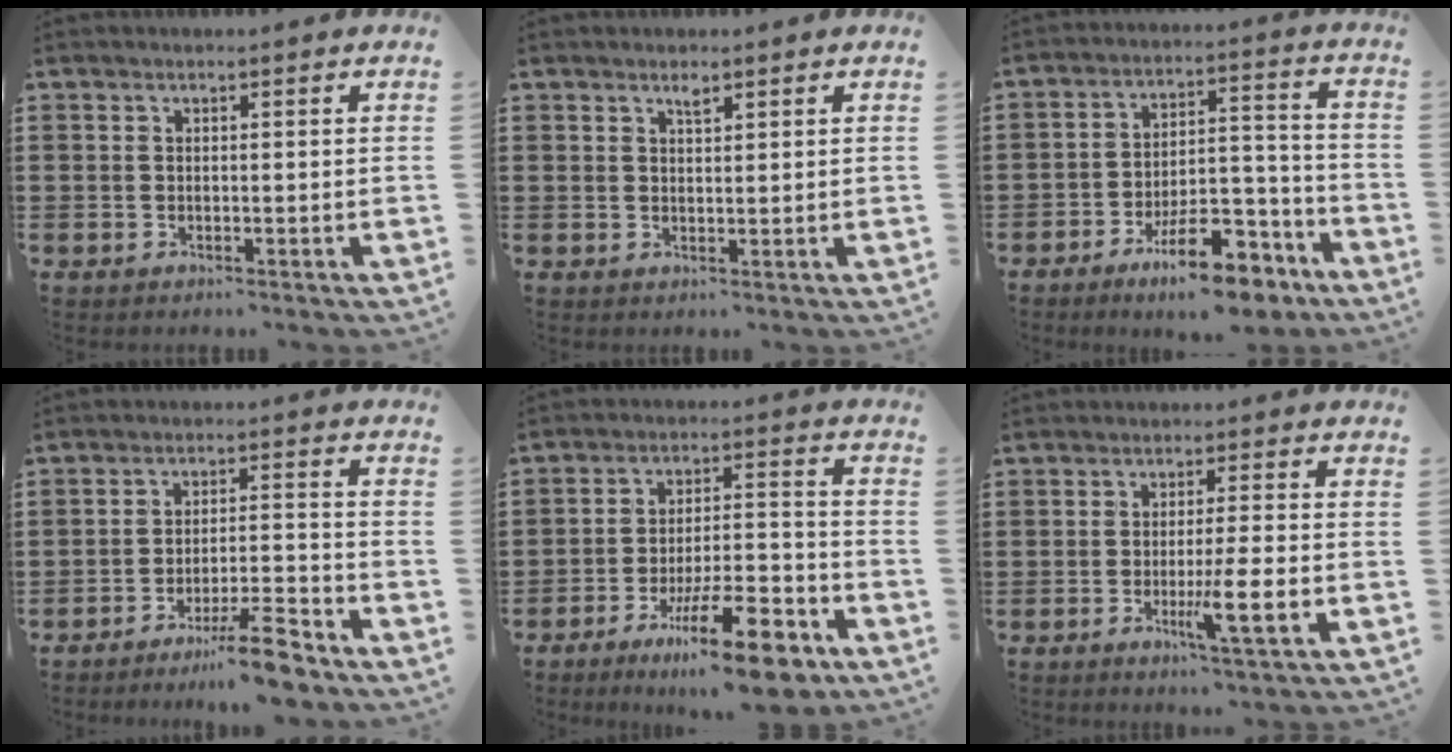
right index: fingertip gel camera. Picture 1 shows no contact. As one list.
[{"total": 1.3, "force": [1.0, 0.3, 0.8], "torque": [-0.018, 0.002, 0.017]}, {"total": 12.5, "force": [-8.9, 4.3, 7.7], "torque": [-0.109, 0.049, -0.156]}, {"total": 7.6, "force": [-6.2, 0.5, 4.3], "torque": [-0.064, 0.006, -0.112]}, {"total": 13.9, "force": [-8.9, 3.1, 10.2], "torque": [-0.166, 0.032, -0.153]}, {"total": 6.7, "force": [-2.2, 0.2, 6.3], "torque": [-0.107, -0.015, -0.037]}]